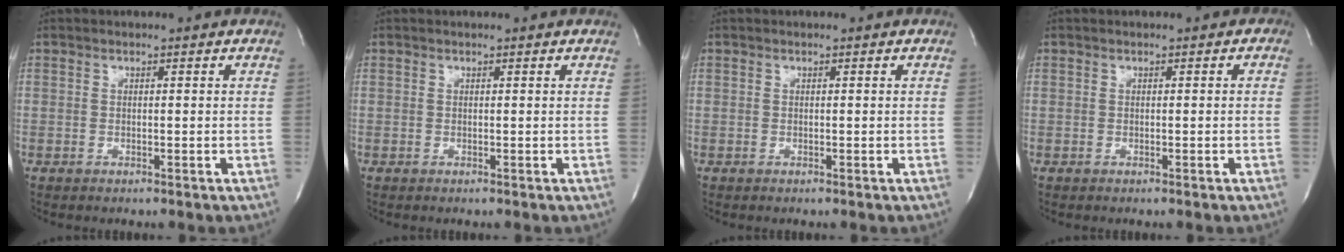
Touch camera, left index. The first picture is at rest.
{"total": 0.0}
{"total": 0.0}
{"total": 0.8, "force": [-0.6, 0.5, 0.1], "torque": [0.010, 0.002, -0.014]}